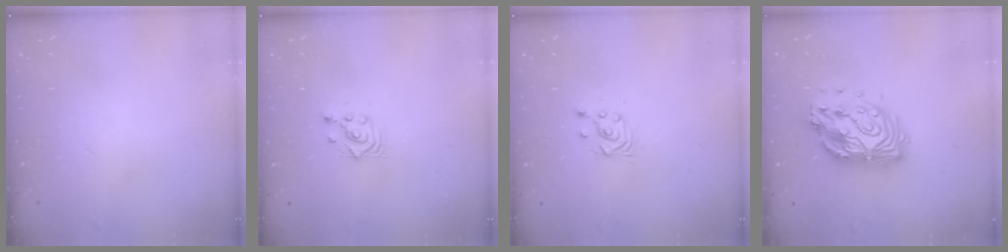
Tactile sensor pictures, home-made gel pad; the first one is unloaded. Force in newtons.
{"total": 3.0, "press": 3.0, "slide": 0.1}
{"total": 4.1, "press": 4.0, "slide": 1.0}
{"total": 15.1, "press": 15.0, "slide": 1.2}